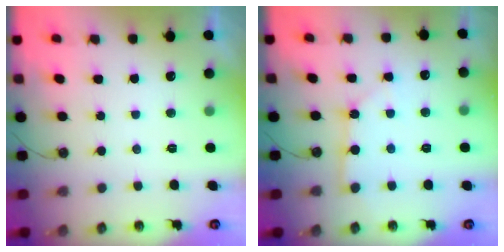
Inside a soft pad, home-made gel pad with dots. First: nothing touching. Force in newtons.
{"total": 2.3, "press": 2.3, "slide": 0.2}